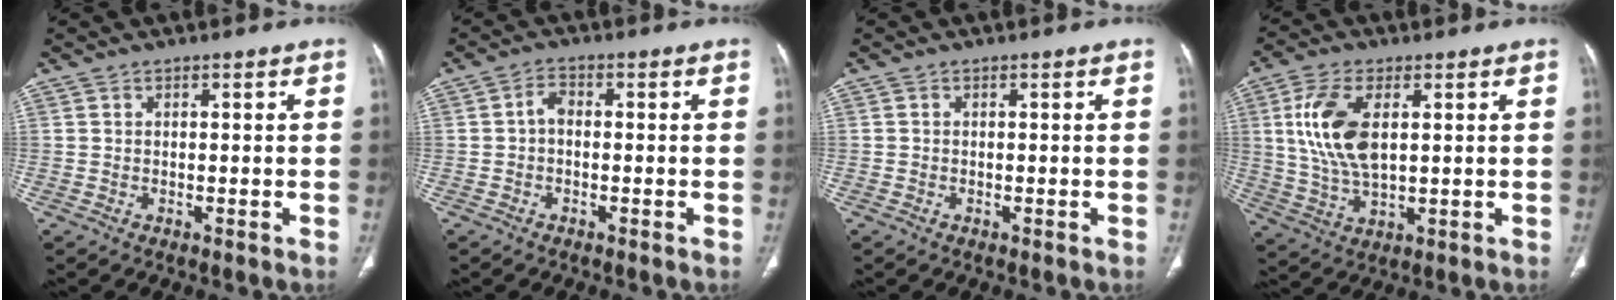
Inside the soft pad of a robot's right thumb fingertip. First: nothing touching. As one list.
[{"total": 2.4, "force": [-0.3, 1.5, 1.9], "torque": [-0.030, 0.010, -0.013]}, {"total": 0.0}, {"total": 11.9, "force": [2.6, 6.1, 9.9], "torque": [-0.203, -0.005, 0.053]}]